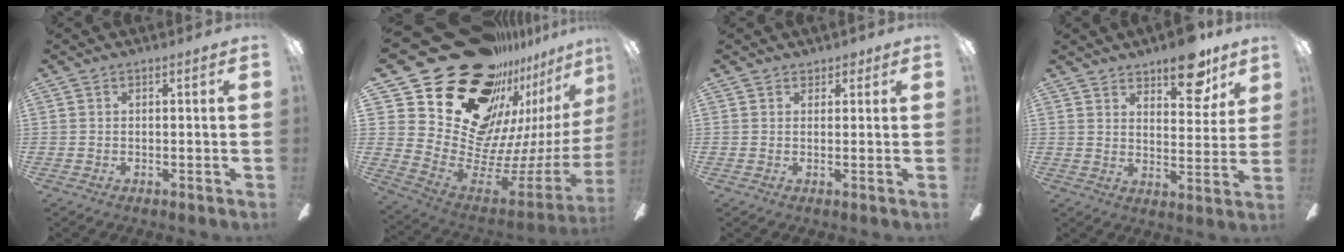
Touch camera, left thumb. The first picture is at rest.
{"total": 31.5, "force": [18.8, 17.9, 17.9], "torque": [-0.278, -0.178, 0.386]}
{"total": 1.8, "force": [1.3, 1.2, 0.3], "torque": [0.010, -0.004, 0.021]}
{"total": 11.4, "force": [8.7, 4.5, 5.7], "torque": [-0.054, -0.053, 0.148]}